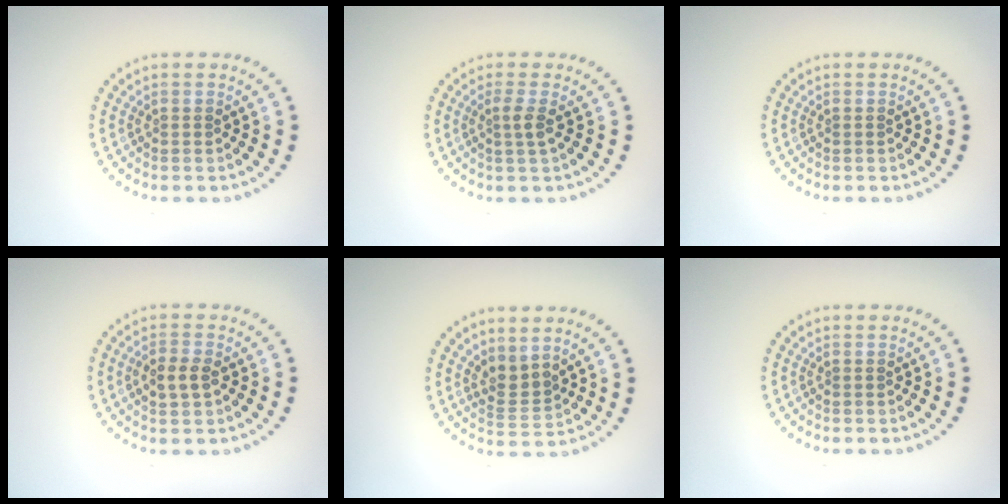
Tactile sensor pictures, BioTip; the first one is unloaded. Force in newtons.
{"total": 1.4, "press": 1.0, "slide": 0.9}
{"total": 0.0}
{"total": 2.2, "press": 2.2, "slide": 0.3}
{"total": 2.2, "press": 1.5, "slide": 1.6}
{"total": 0.0}